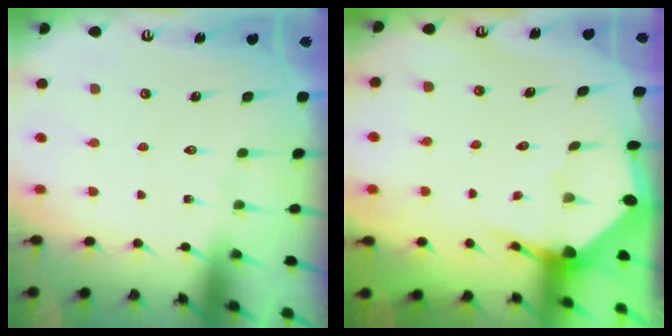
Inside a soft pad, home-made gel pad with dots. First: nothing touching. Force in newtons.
{"total": 3.6, "press": 3.6, "slide": 0.5}